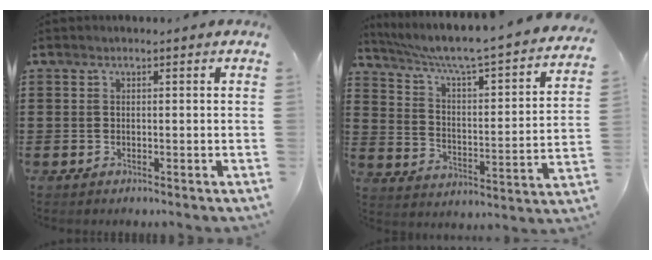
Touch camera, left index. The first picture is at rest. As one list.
[{"total": 4.8, "force": [3.7, 0.1, 3.1], "torque": [-0.078, -0.044, 0.052]}]